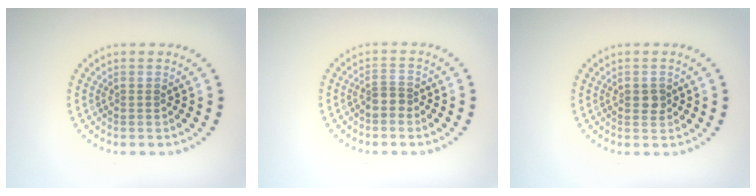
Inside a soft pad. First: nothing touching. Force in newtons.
{"total": 1.6, "press": 1.2, "slide": 1.0}
{"total": 1.3, "press": 1.3, "slide": 0.1}